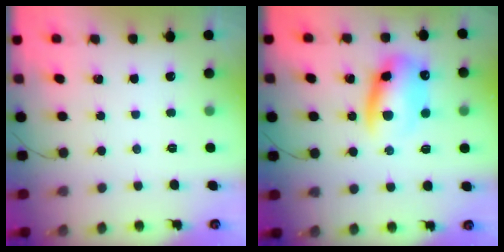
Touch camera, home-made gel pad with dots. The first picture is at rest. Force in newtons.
{"total": 12.3, "press": 12.1, "slide": 2.4}